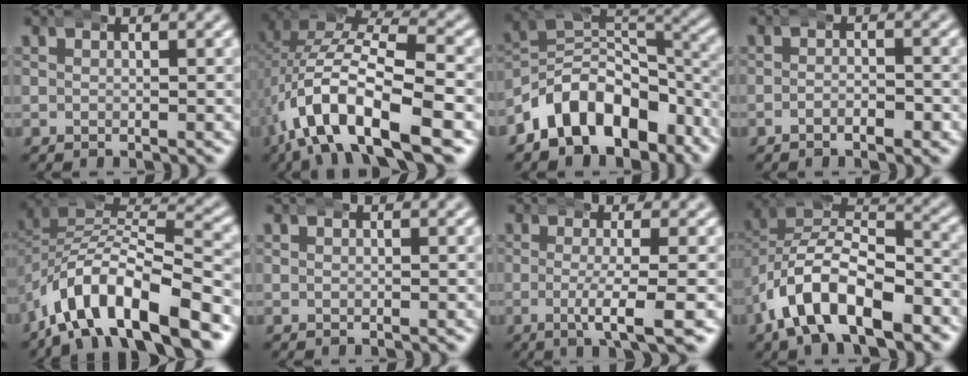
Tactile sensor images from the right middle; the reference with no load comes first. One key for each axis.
{"total": 12.2, "fx": -3.2, "fy": 7.0, "fz": 9.5, "tx": -0.189, "ty": -0.028, "tz": -0.043}
{"total": 14.3, "fx": -7.3, "fy": 10.0, "fz": 7.2, "tx": -0.139, "ty": -0.034, "tz": -0.106}
{"total": 2.4, "fx": -1.8, "fy": 0.6, "fz": 1.4, "tx": -0.017, "ty": 0.000, "tz": -0.038}
{"total": 11.2, "fx": -5.3, "fy": 6.7, "fz": 7.3, "tx": -0.135, "ty": -0.022, "tz": -0.082}
{"total": 0.0}
{"total": 4.4, "fx": -1.3, "fy": 0.1, "fz": 4.2, "tx": -0.074, "ty": -0.010, "tz": -0.022}
{"total": 11.0, "fx": -3.9, "fy": 7.9, "fz": 6.6, "tx": -0.130, "ty": -0.022, "tz": -0.066}